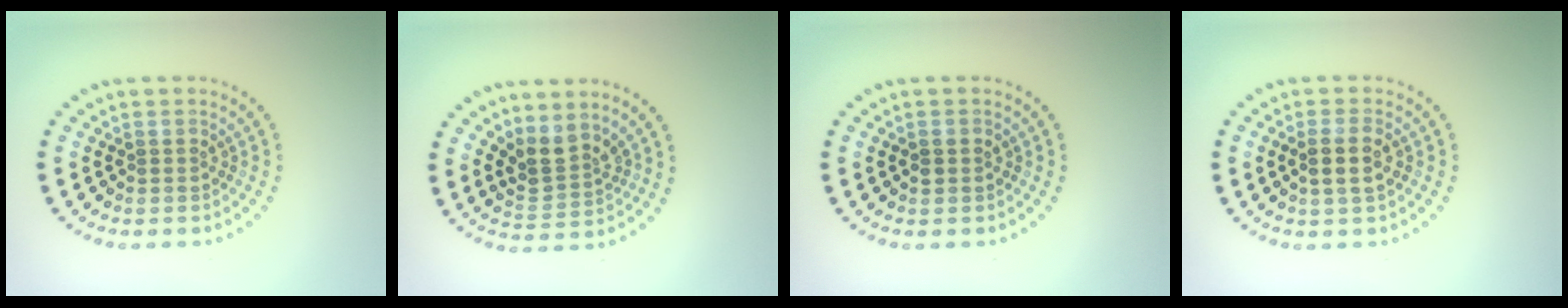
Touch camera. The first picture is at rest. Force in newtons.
{"total": 2.8, "press": 2.0, "slide": 2.0}
{"total": 1.2, "press": 1.2, "slide": 0.0}
{"total": 2.4, "press": 2.3, "slide": 0.8}